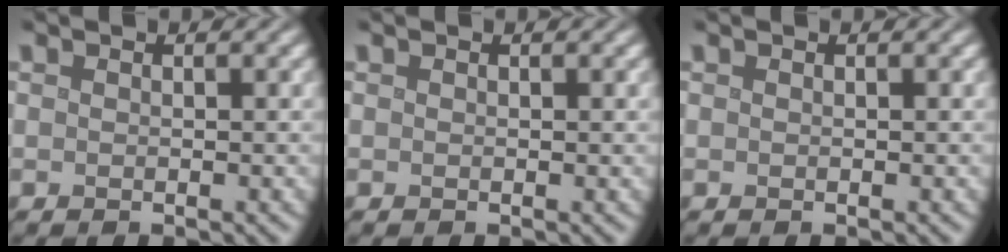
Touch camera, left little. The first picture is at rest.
{"total": 0.0}
{"total": 0.0}